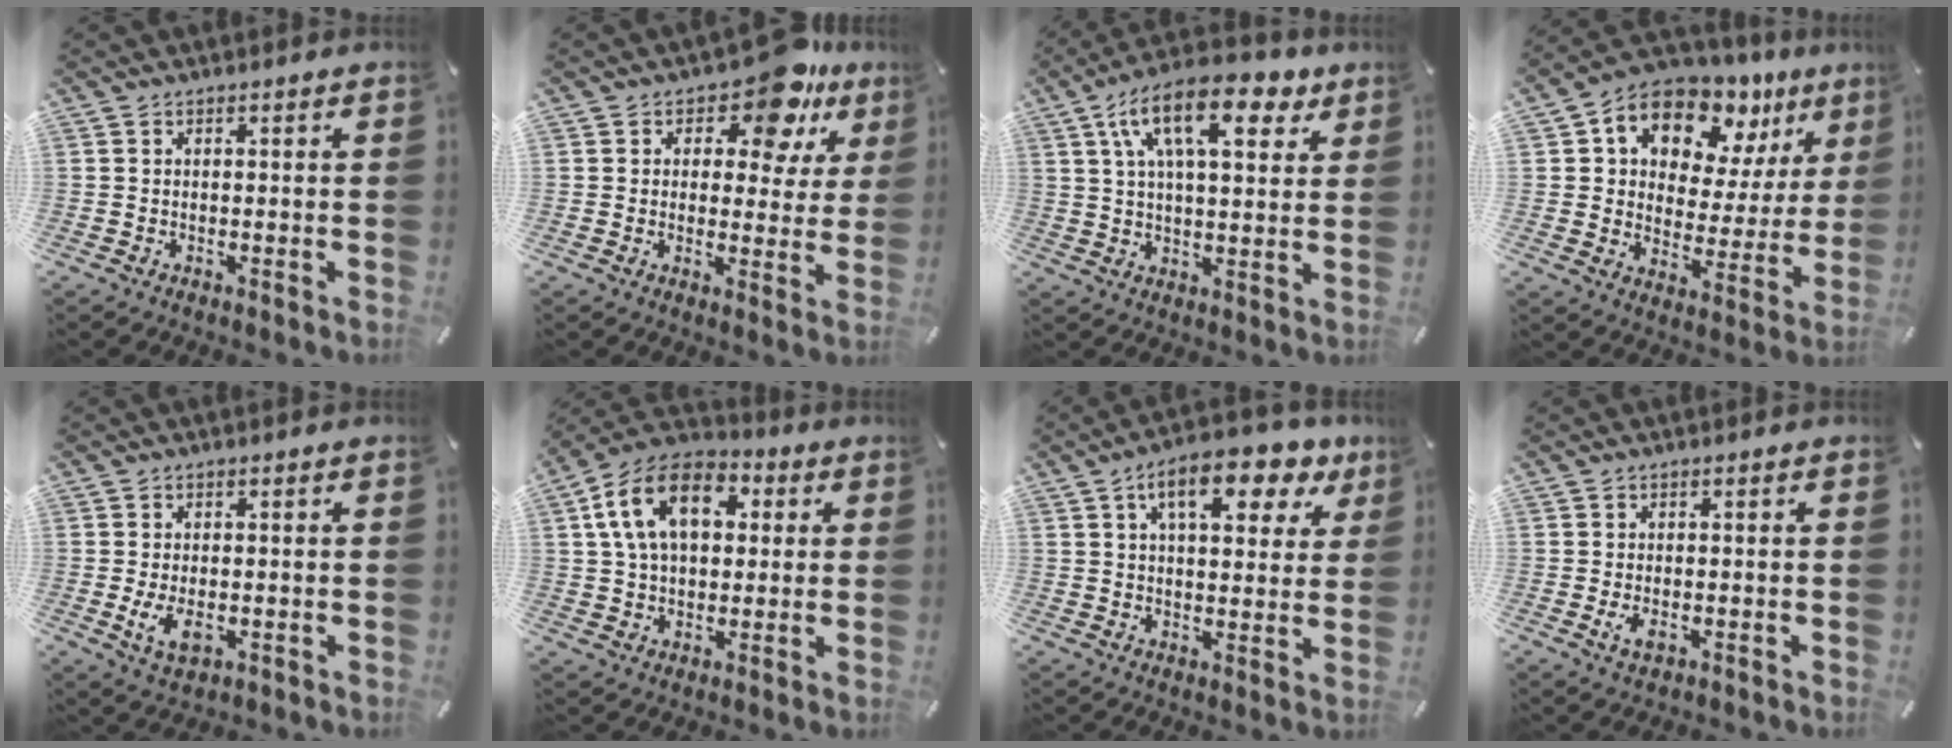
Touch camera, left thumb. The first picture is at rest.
{"total": 11.5, "force": [7.7, 5.2, 6.8], "torque": [-0.092, -0.045, 0.131]}
{"total": 16.6, "force": [7.9, 7.4, 12.6], "torque": [-0.208, -0.011, 0.131]}
{"total": 12.5, "force": [9.0, 7.5, 4.2], "torque": [-0.082, -0.075, 0.163]}
{"total": 5.2, "force": [-0.8, 3.0, 4.2], "torque": [-0.097, -0.011, -0.020]}
{"total": 15.3, "force": [4.4, 10.4, 10.3], "torque": [-0.204, 0.013, 0.078]}
{"total": 12.6, "force": [6.7, 5.8, 9.0], "torque": [-0.129, -0.024, 0.109]}
{"total": 2.6, "force": [-0.6, 1.5, 2.0], "torque": [-0.050, -0.005, -0.013]}